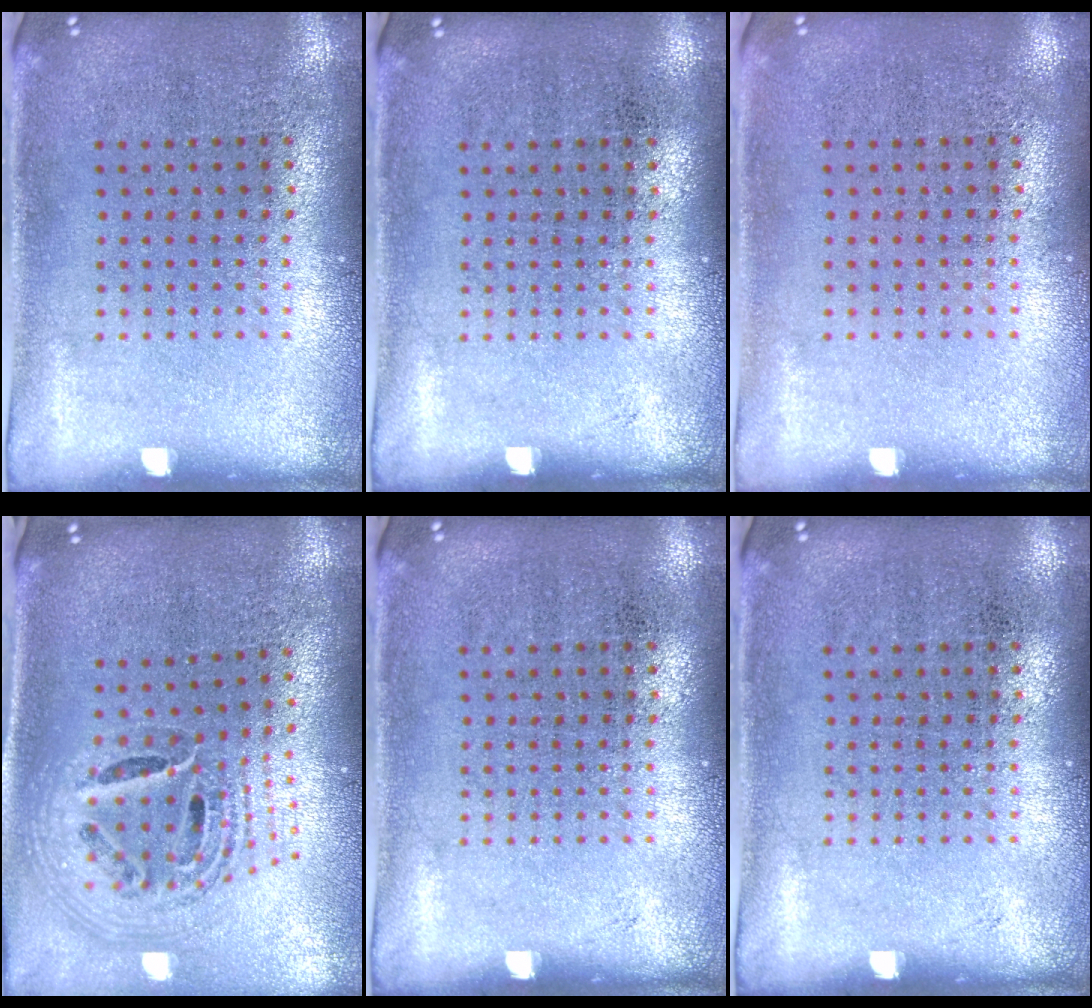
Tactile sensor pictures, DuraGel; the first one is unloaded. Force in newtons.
{"total": 0.0}
{"total": 0.0}
{"total": 1.9, "press": 1.6, "slide": 1.1}
{"total": 0.0}
{"total": 0.0}